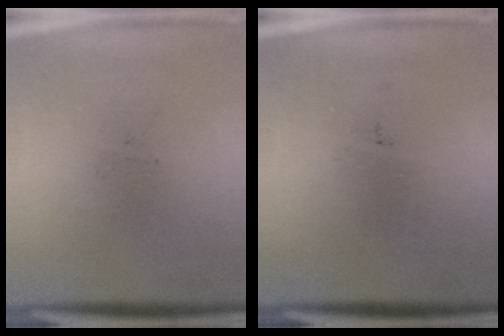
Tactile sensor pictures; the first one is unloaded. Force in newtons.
{"total": 0.0}